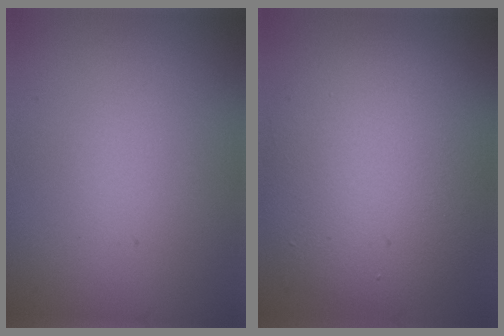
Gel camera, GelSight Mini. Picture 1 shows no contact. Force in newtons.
{"total": 9.4, "press": 9.3, "slide": 0.6}